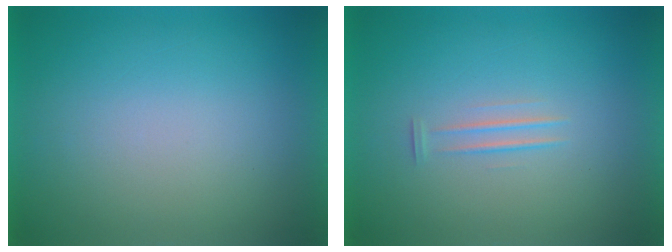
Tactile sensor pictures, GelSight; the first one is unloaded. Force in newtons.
{"total": 1.7}